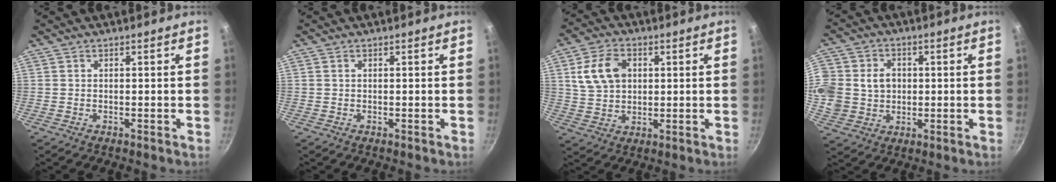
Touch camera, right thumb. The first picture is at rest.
{"total": 0.0}
{"total": 9.8, "force": [2.5, 7.1, 6.4], "torque": [-0.105, 0.004, 0.044]}
{"total": 16.4, "force": [1.1, 14.8, 7.0], "torque": [-0.177, 0.028, 0.023]}